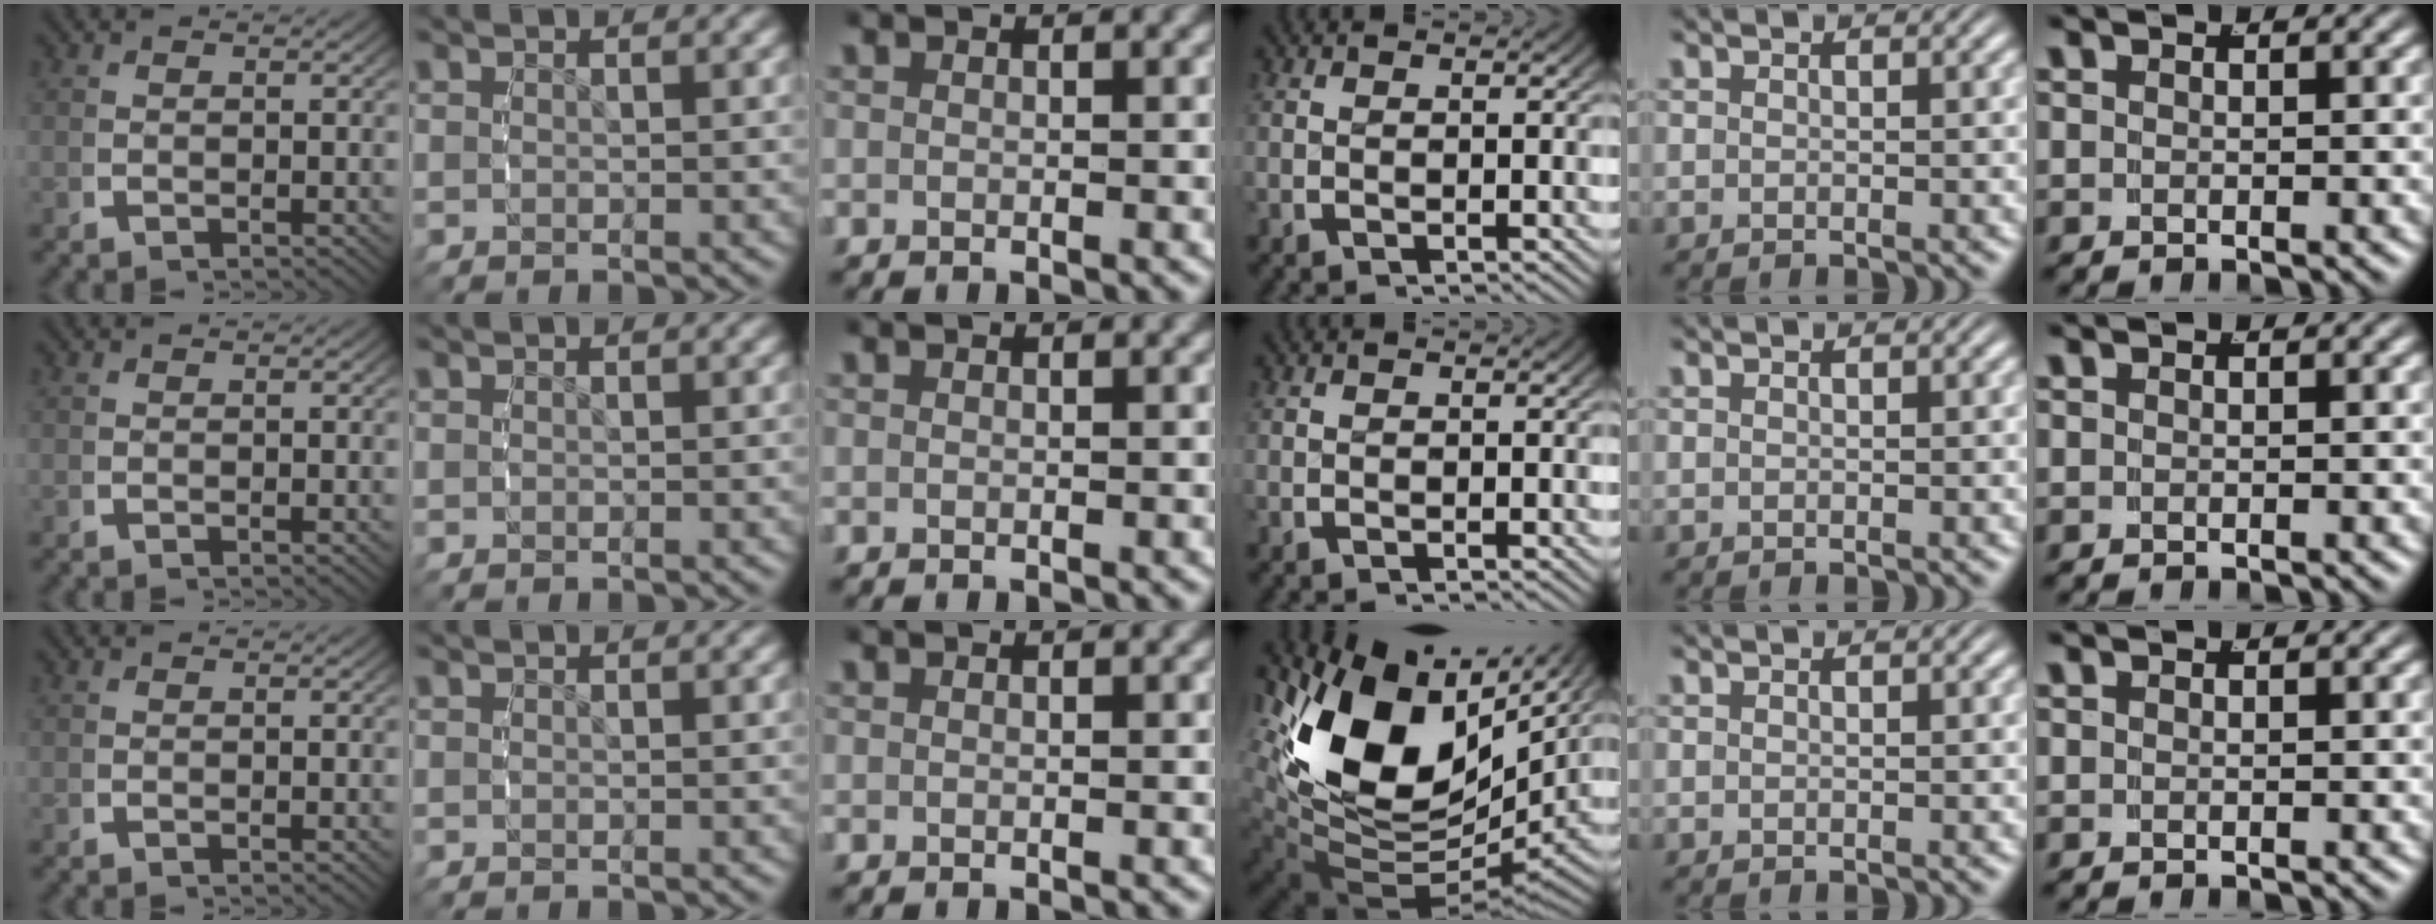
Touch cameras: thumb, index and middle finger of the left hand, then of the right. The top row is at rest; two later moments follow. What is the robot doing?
{"motion": "grasp_and_lifting", "object": "camera"}